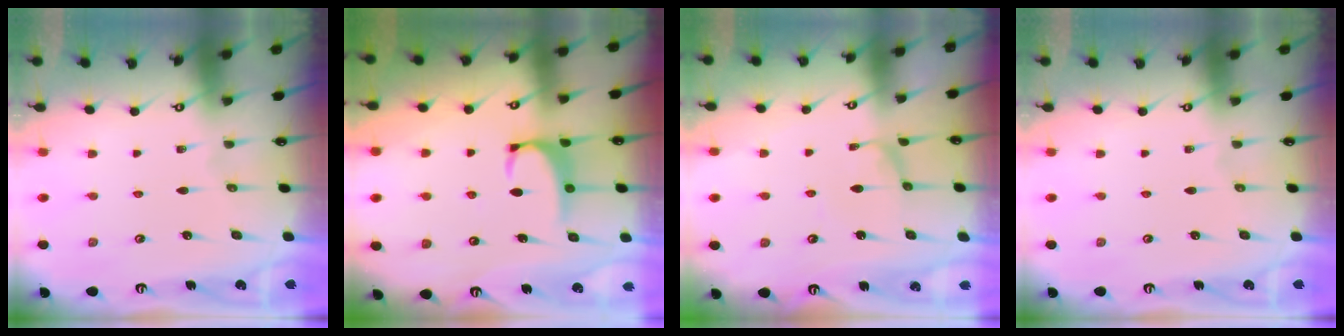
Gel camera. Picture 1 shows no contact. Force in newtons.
{"total": 2.3, "press": 2.2, "slide": 0.7}
{"total": 0.0}
{"total": 0.0}